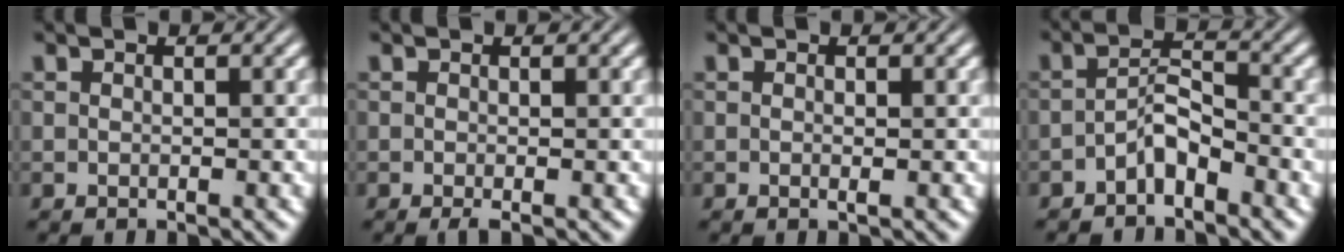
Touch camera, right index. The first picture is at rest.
{"total": 0.8, "force": [-0.6, 0.2, 0.5], "torque": [-0.008, -0.002, -0.008]}
{"total": 0.5, "force": [-0.2, 0.2, 0.5], "torque": [-0.015, -0.005, -0.002]}
{"total": 2.7, "force": [-2.2, 0.5, 1.4], "torque": [-0.008, -0.009, -0.036]}